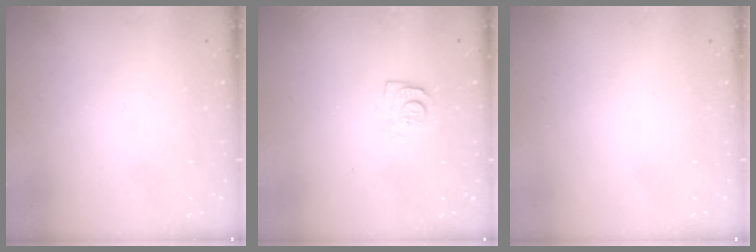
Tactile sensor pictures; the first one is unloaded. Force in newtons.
{"total": 6.8, "press": 6.7, "slide": 0.7}
{"total": 1.5, "press": 1.5, "slide": 0.1}